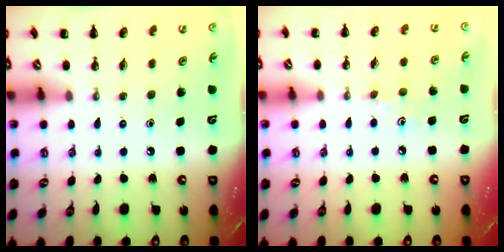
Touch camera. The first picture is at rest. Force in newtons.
{"total": 4.8, "press": 4.6, "slide": 1.3}